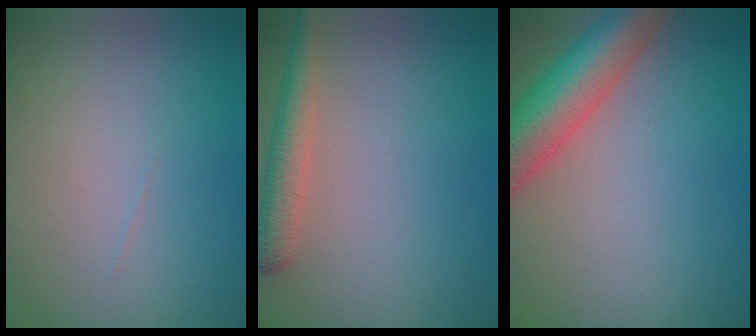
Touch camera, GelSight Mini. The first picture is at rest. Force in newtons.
{"total": 2.9, "press": 2.9, "slide": 0.2}
{"total": 8.0, "press": 8.0, "slide": 0.5}